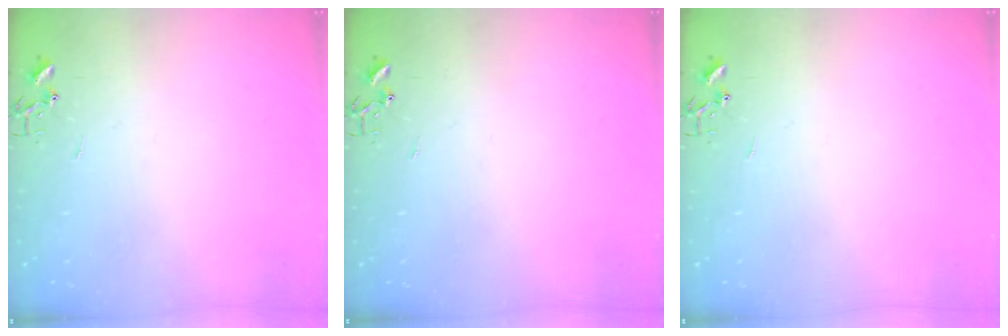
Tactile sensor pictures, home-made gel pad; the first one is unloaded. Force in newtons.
{"total": 0.0}
{"total": 0.0}